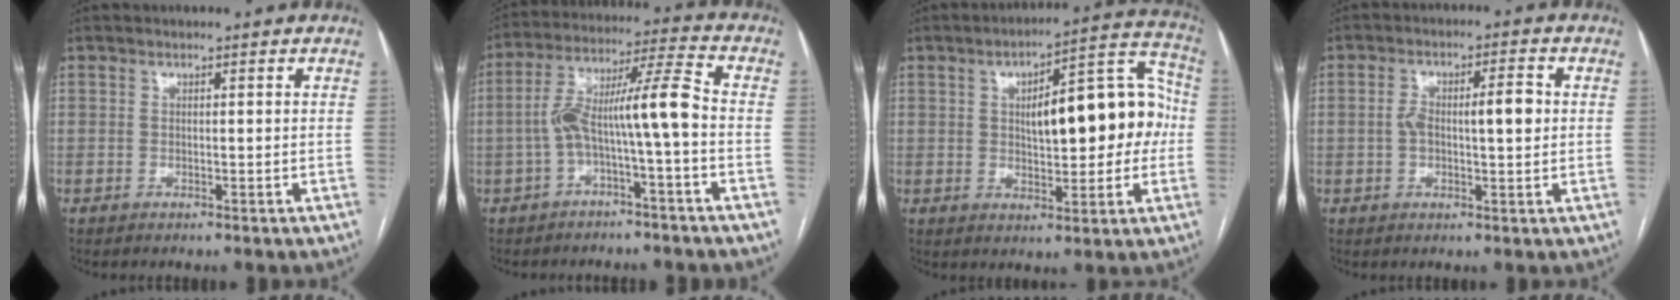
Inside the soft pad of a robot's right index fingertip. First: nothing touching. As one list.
[{"total": 10.2, "force": [-2.2, 0.2, 10.0], "torque": [-0.179, 0.043, -0.040]}, {"total": 15.7, "force": [1.0, 5.5, 14.6], "torque": [-0.194, 0.046, 0.022]}, {"total": 6.6, "force": [0.4, 1.9, 6.3], "torque": [-0.116, 0.017, 0.008]}]